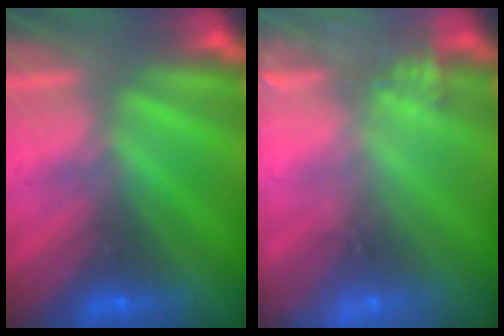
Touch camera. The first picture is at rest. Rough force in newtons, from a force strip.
{"total": 8.7}